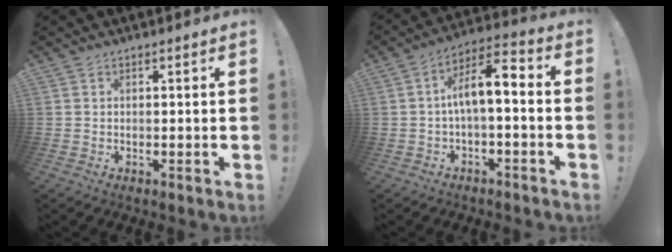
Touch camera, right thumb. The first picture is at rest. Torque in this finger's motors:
{"motor_torque": [0.92, 0.81, 0.80, -0.19, 0.02]}